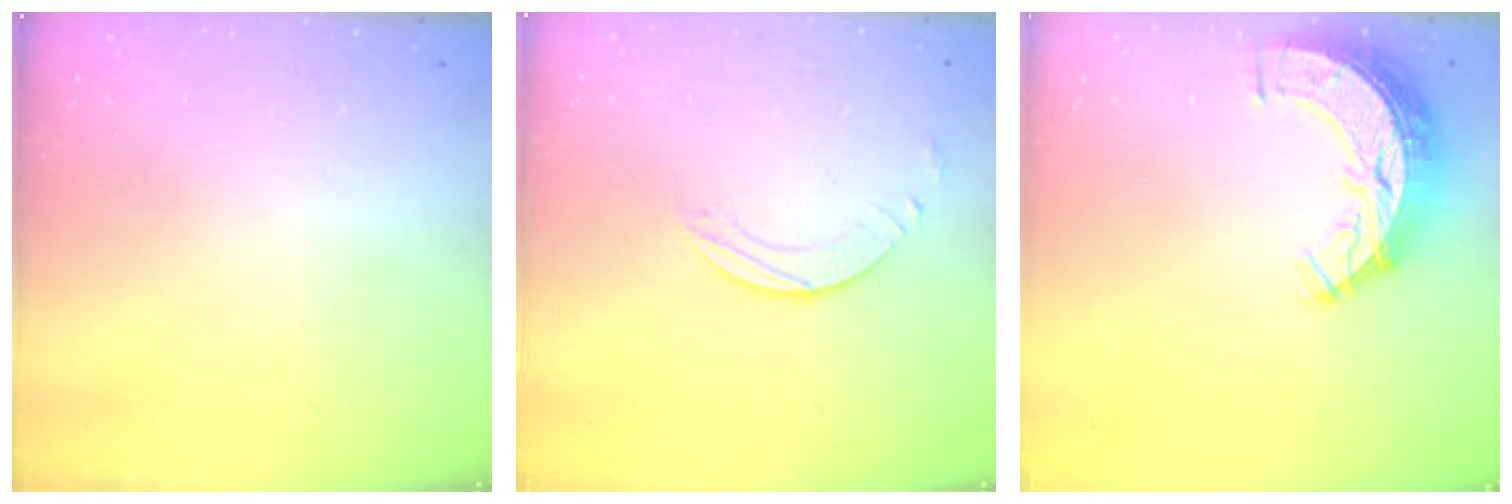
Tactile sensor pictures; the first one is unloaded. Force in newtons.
{"total": 3.2, "press": 3.2, "slide": 0.3}
{"total": 9.6, "press": 9.6, "slide": 0.8}